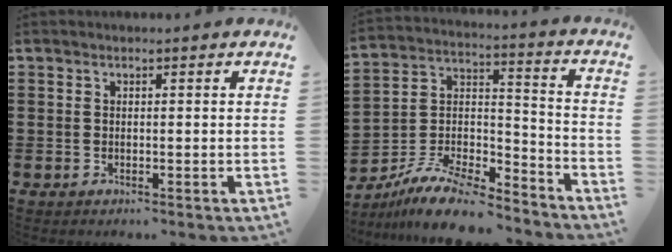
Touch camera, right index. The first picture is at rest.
{"total": 11.3, "force": [-9.9, 3.0, 4.6], "torque": [-0.095, 0.026, -0.195]}